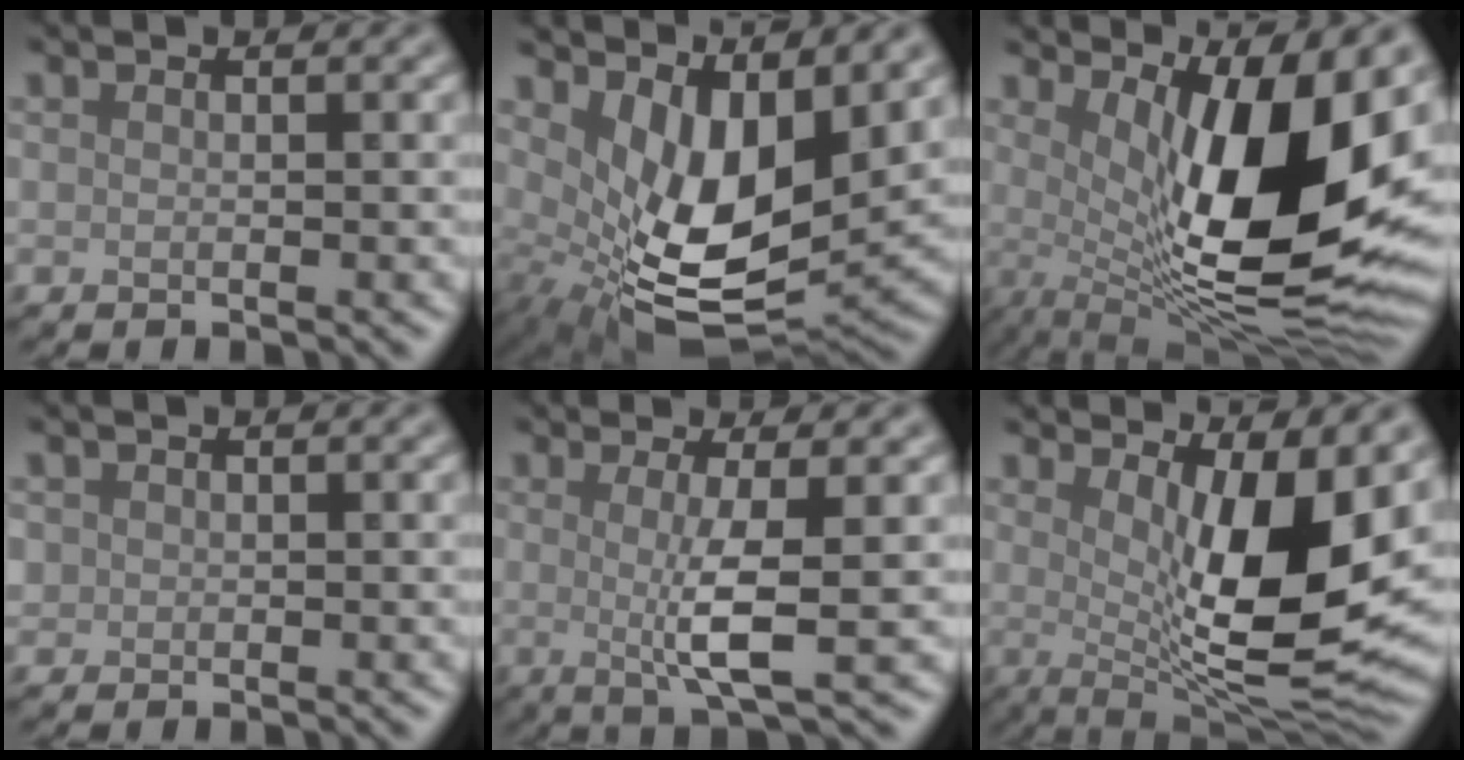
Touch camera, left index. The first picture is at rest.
{"total": 9.4, "force": [1.6, 4.6, 8.0], "torque": [-0.155, -0.027, 0.039]}
{"total": 13.3, "force": [2.7, 4.1, 12.4], "torque": [-0.173, -0.022, 0.050]}
{"total": 0.8, "force": [0.2, 0.7, 0.1], "torque": [0.006, -0.002, 0.002]}
{"total": 4.2, "force": [0.2, 0.6, 4.2], "torque": [-0.076, -0.009, 0.002]}
{"total": 11.1, "force": [2.1, 3.2, 10.5], "torque": [-0.151, -0.019, 0.038]}